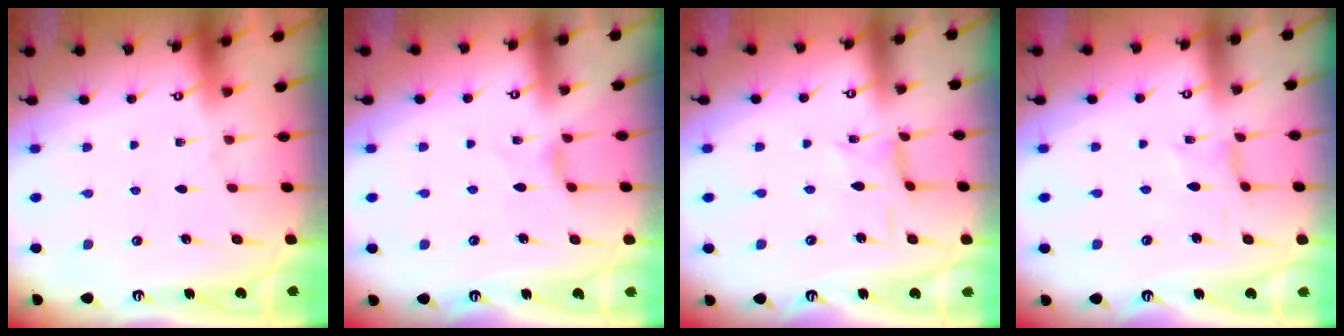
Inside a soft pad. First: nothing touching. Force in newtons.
{"total": 2.3, "press": 2.3, "slide": 0.5}
{"total": 1.5, "press": 1.5, "slide": 0.3}
{"total": 0.0}